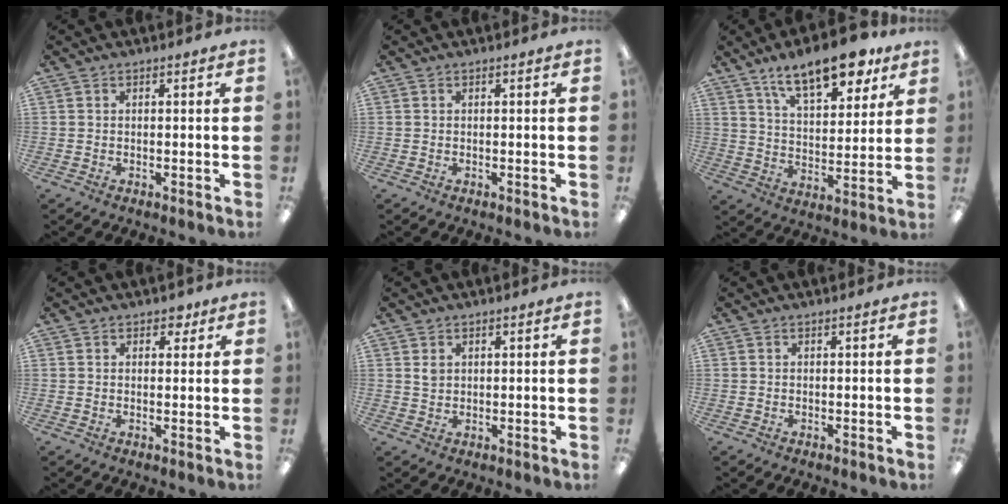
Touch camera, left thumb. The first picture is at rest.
{"total": 0.0}
{"total": 15.7, "force": [11.3, 6.1, 9.1], "torque": [-0.138, -0.055, 0.190]}
{"total": 2.7, "force": [1.7, 1.9, 0.9], "torque": [0.005, -0.005, 0.026]}
{"total": 1.9, "force": [1.0, 1.5, 0.7], "torque": [-0.007, -0.002, 0.016]}
{"total": 0.0}